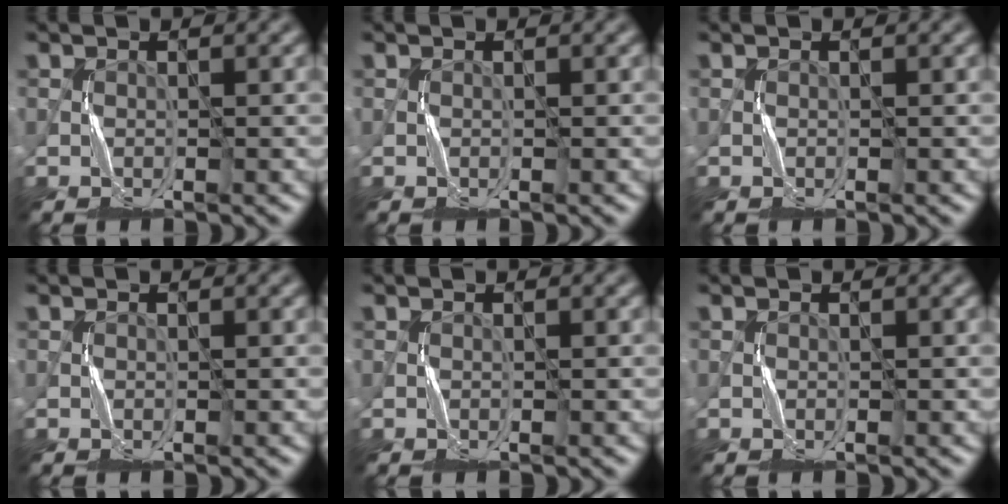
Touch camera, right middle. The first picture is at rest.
{"total": 0.0}
{"total": 0.0}
{"total": 0.0}
{"total": 0.0}
{"total": 0.0}